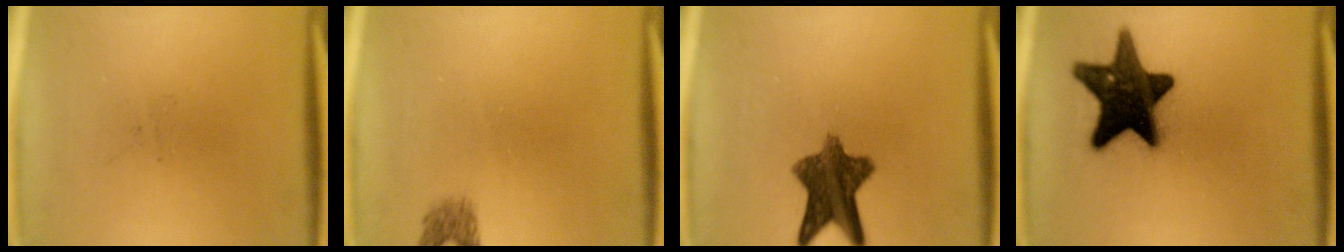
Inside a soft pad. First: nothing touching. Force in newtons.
{"total": 1.6}
{"total": 9.6}
{"total": 16.2}